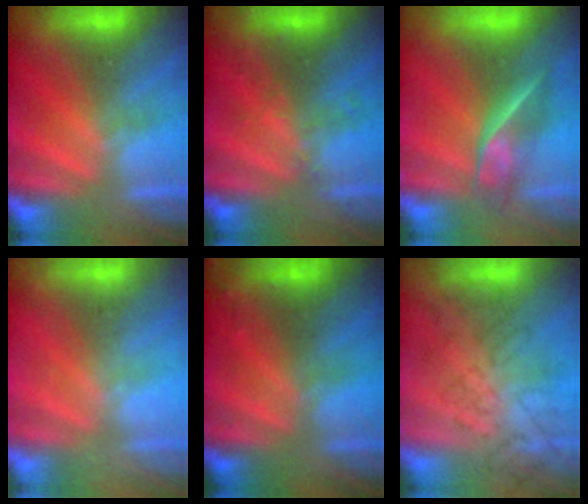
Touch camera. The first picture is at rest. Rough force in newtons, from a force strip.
{"total": 3.1}
{"total": 2.4}
{"total": 2.2}
{"total": 8.7}
{"total": 4.5}